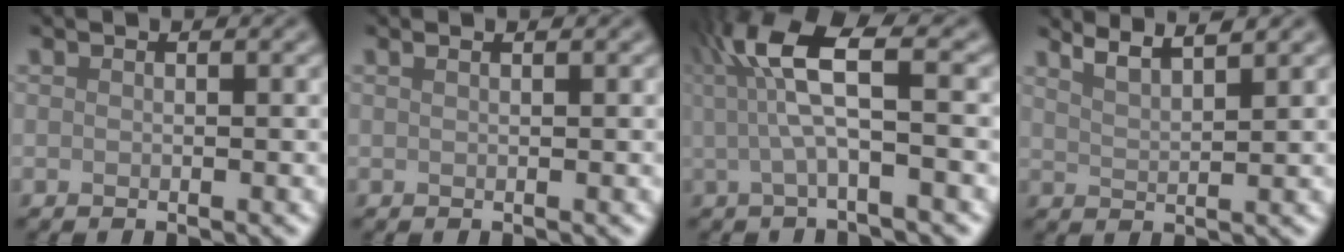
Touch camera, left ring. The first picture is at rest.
{"total": 1.1, "force": [0.7, 0.4, 0.8], "torque": [-0.006, -0.002, 0.002]}
{"total": 6.2, "force": [1.3, 1.5, 5.9], "torque": [-0.124, 0.012, 0.020]}
{"total": 4.3, "force": [3.6, 0.9, 2.2], "torque": [-0.015, 0.017, 0.037]}